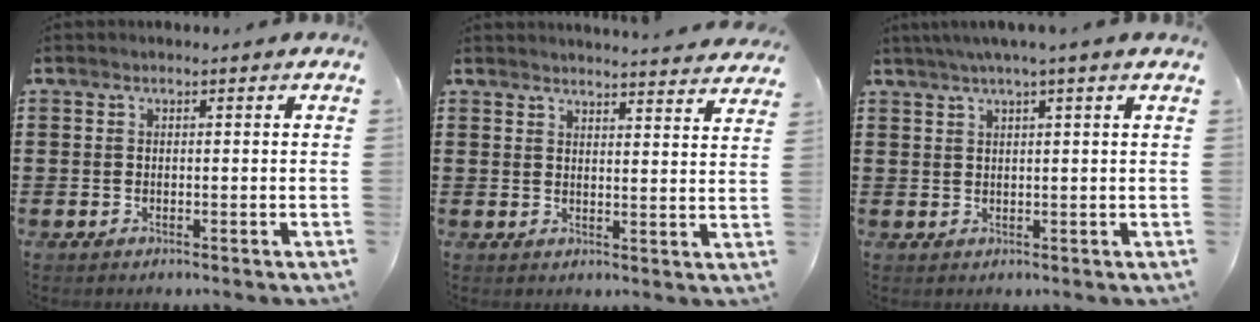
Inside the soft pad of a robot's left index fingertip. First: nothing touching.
{"total": 3.5, "force": [3.4, -0.8, 0.1], "torque": [-0.006, -0.024, 0.058]}
{"total": 2.4, "force": [1.6, -0.5, 1.7], "torque": [-0.034, 0.001, 0.028]}